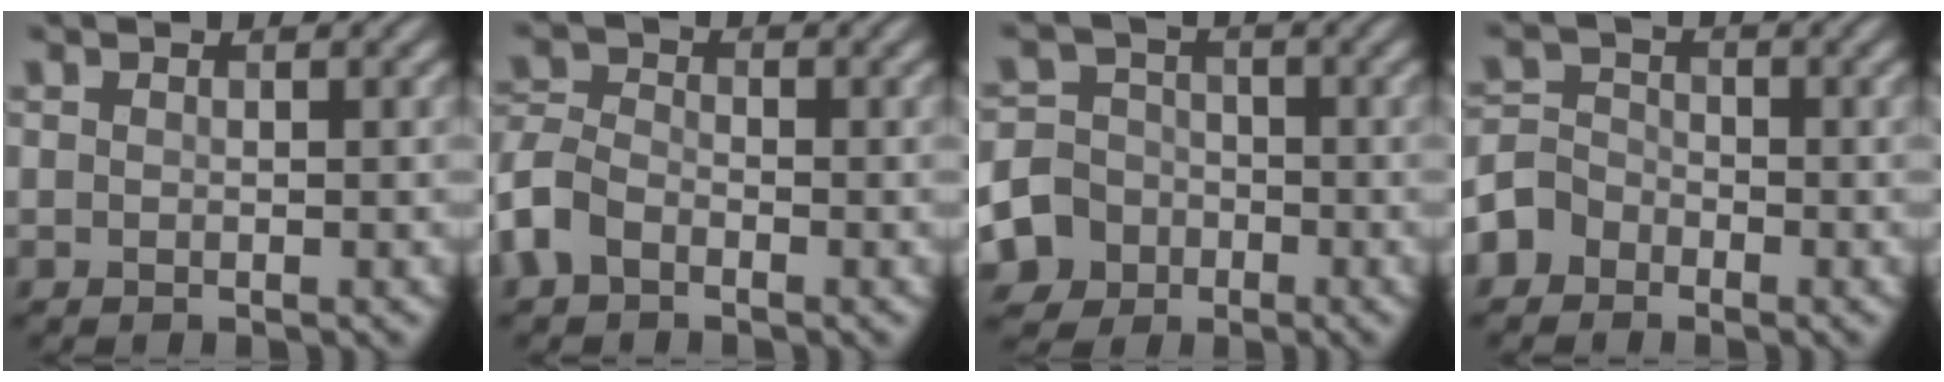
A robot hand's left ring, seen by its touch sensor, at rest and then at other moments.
{"total": 3.5, "force": [-1.9, 2.2, 2.0], "torque": [-0.046, 0.006, -0.053]}
{"total": 7.1, "force": [-3.5, 6.0, 1.2], "torque": [-0.018, -0.012, -0.086]}
{"total": 2.6, "force": [-1.7, 2.0, 0.5], "torque": [-0.006, 0.007, -0.044]}